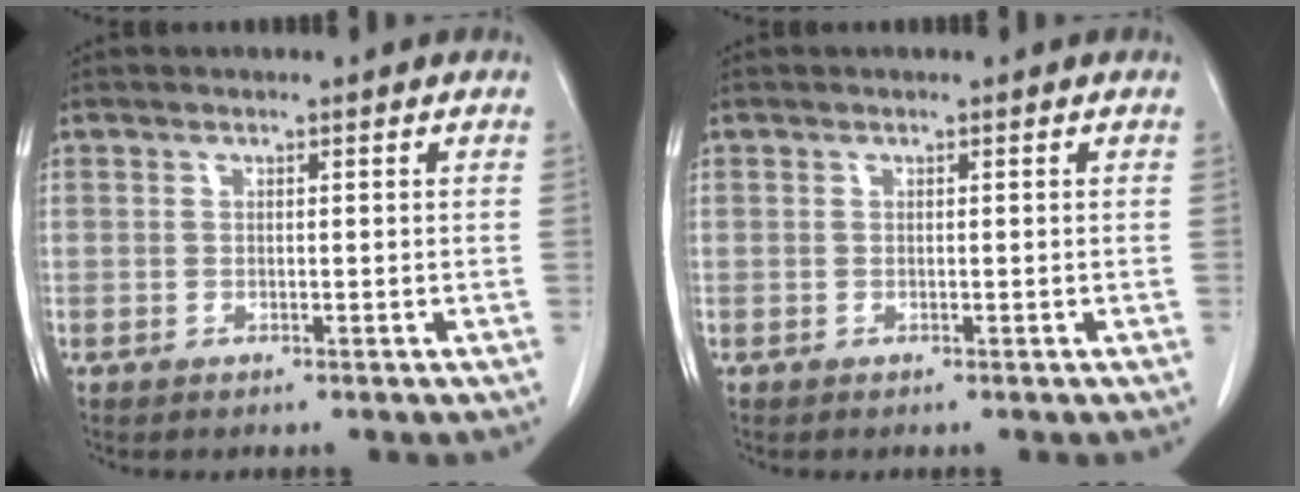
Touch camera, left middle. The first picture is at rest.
{"total": 0.0}